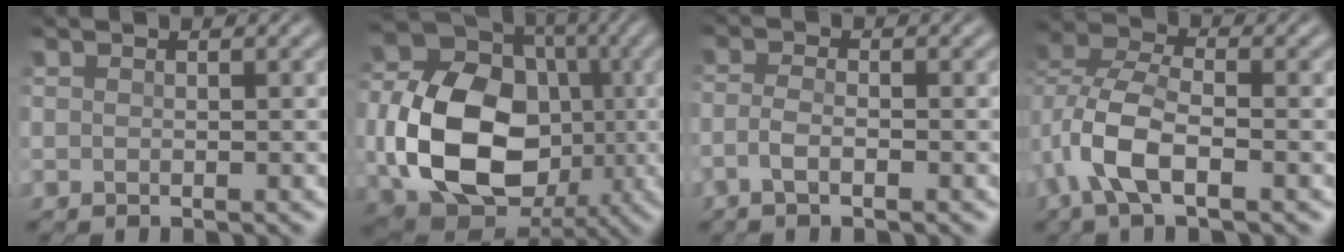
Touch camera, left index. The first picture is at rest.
{"total": 13.7, "force": [-2.5, 9.8, 9.2], "torque": [-0.197, -0.012, -0.050]}
{"total": 1.7, "force": [-1.0, -0.1, 1.4], "torque": [-0.037, 0.005, -0.022]}
{"total": 5.5, "force": [-2.1, 2.5, 4.4], "torque": [-0.104, 0.006, -0.046]}